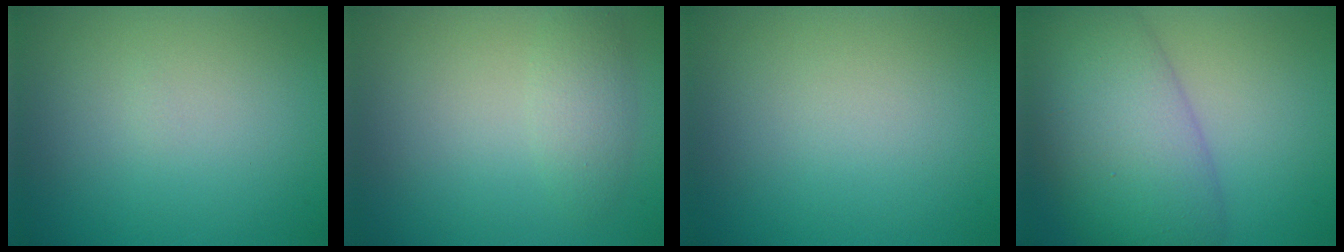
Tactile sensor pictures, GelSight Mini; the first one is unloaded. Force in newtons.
{"total": 2.1, "press": 2.1, "slide": 0.2}
{"total": 0.0}
{"total": 9.9, "press": 9.9, "slide": 0.3}